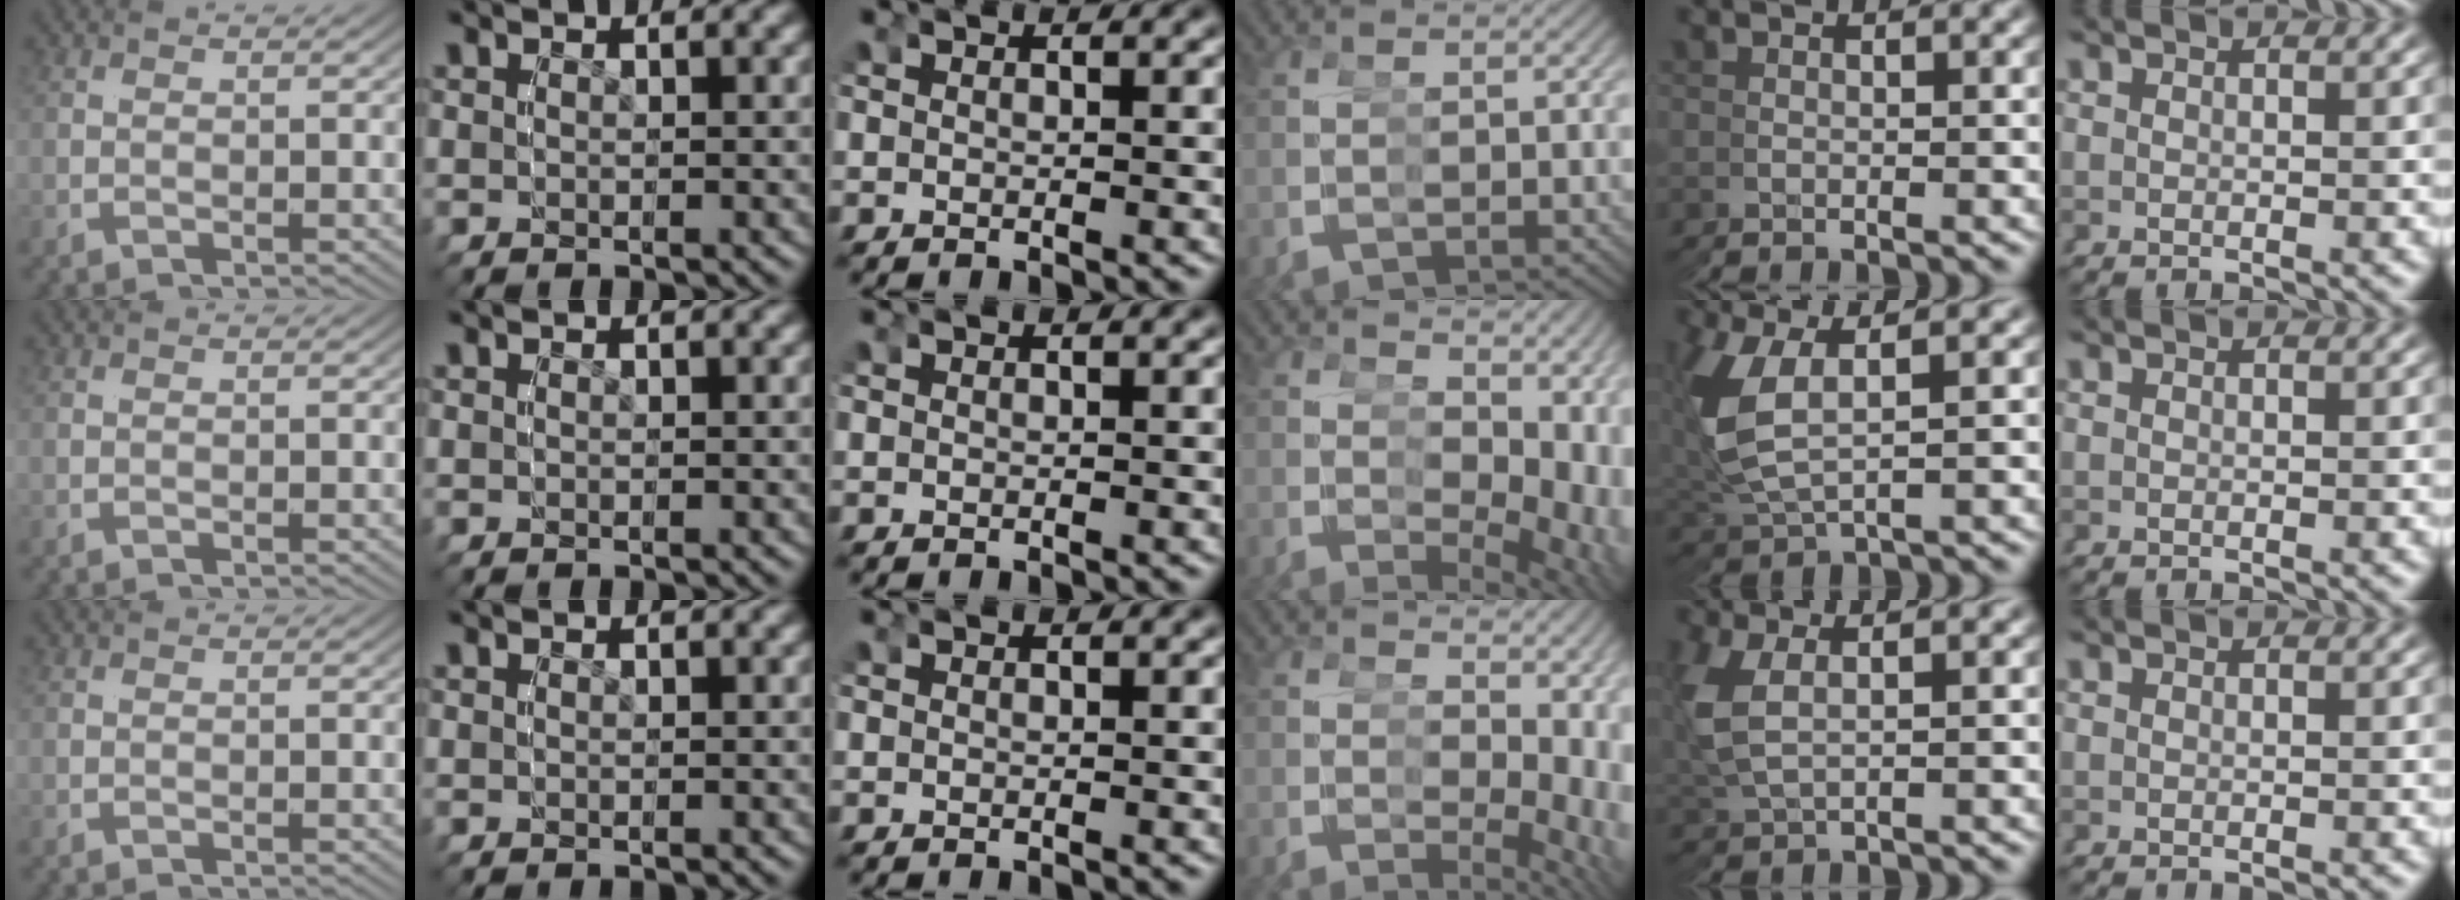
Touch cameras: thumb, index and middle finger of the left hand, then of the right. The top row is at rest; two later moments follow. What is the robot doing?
{"motion": "grasp_and_lifting", "object": "legos"}